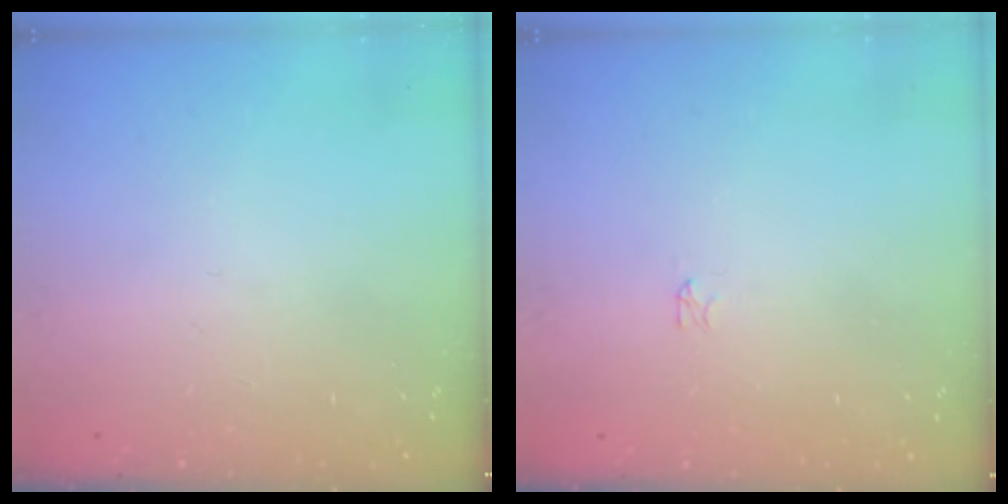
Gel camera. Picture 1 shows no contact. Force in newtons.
{"total": 0.0}